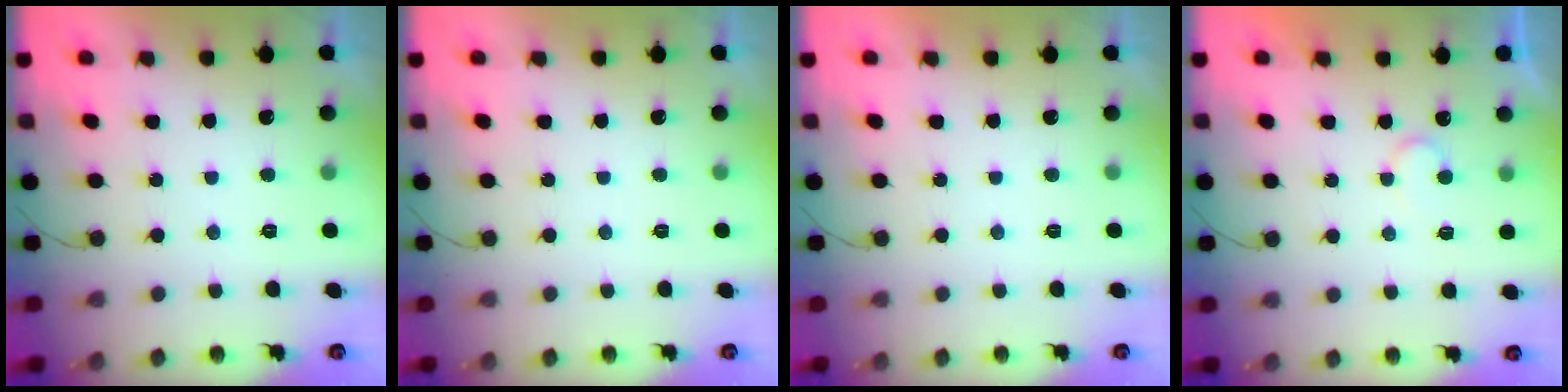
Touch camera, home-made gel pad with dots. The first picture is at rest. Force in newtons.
{"total": 0.0}
{"total": 1.7, "press": 1.7, "slide": 0.1}
{"total": 5.6, "press": 5.6, "slide": 0.4}